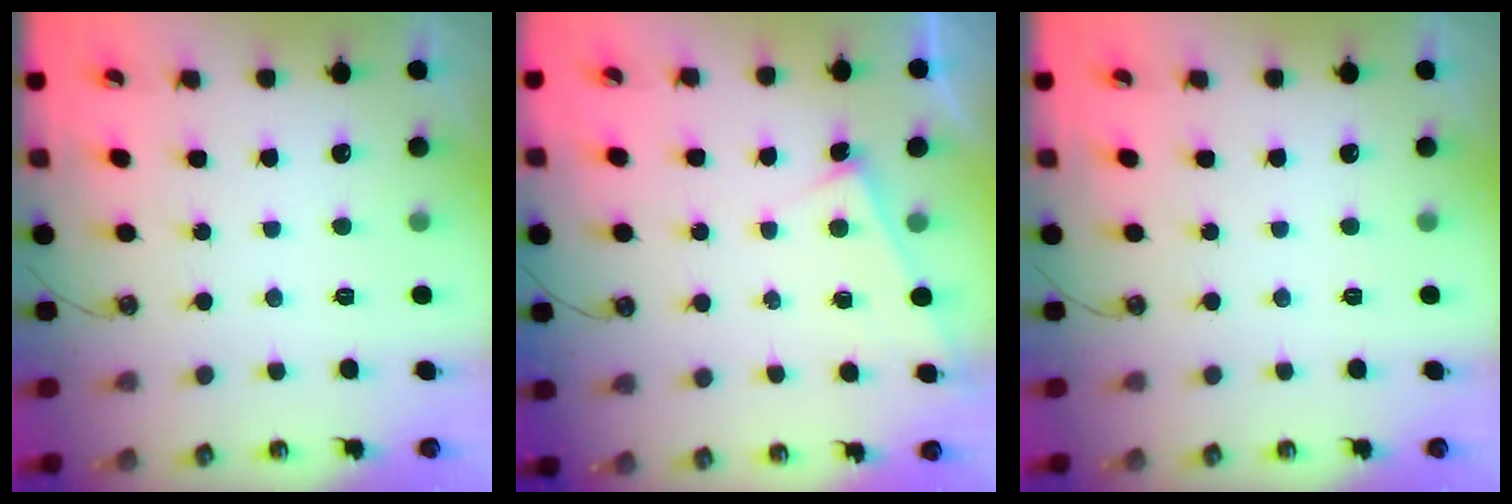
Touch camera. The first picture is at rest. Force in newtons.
{"total": 5.0, "press": 5.0, "slide": 0.3}
{"total": 0.0}